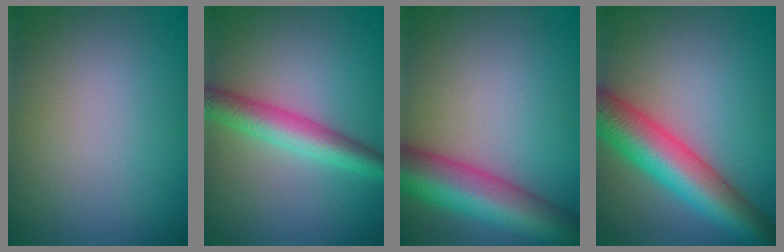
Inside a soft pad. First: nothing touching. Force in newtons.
{"total": 4.4, "press": 4.4, "slide": 0.1}
{"total": 9.6, "press": 9.6, "slide": 0.3}
{"total": 8.6, "press": 8.6, "slide": 0.3}